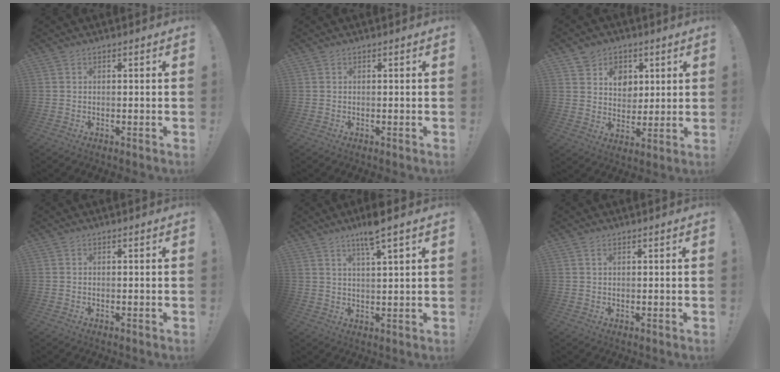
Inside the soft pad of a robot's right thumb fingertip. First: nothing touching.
{"total": 0.0}
{"total": 9.7, "force": [4.7, 8.1, 2.6], "torque": [-0.036, -0.033, 0.095]}
{"total": 0.0}
{"total": 7.8, "force": [5.3, 0.6, 5.7], "torque": [-0.080, -0.028, 0.082]}
{"total": 0.9, "force": [0.6, 0.3, 0.6], "torque": [-0.005, -0.003, 0.009]}